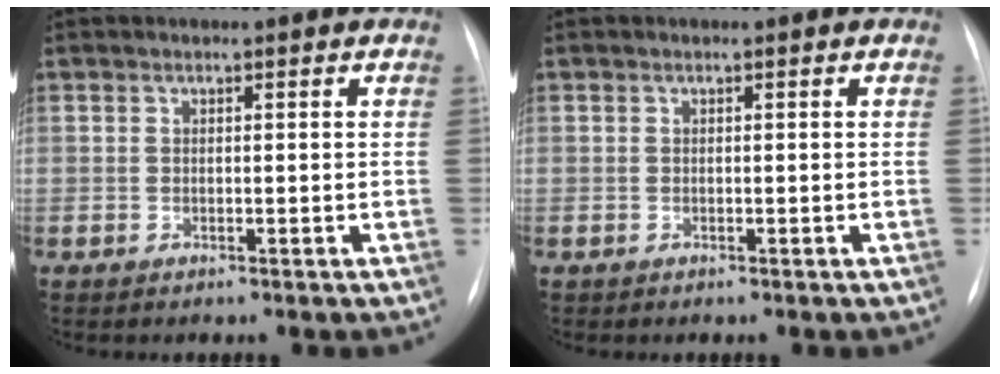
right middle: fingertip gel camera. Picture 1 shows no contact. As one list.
[{"total": 0.0}]